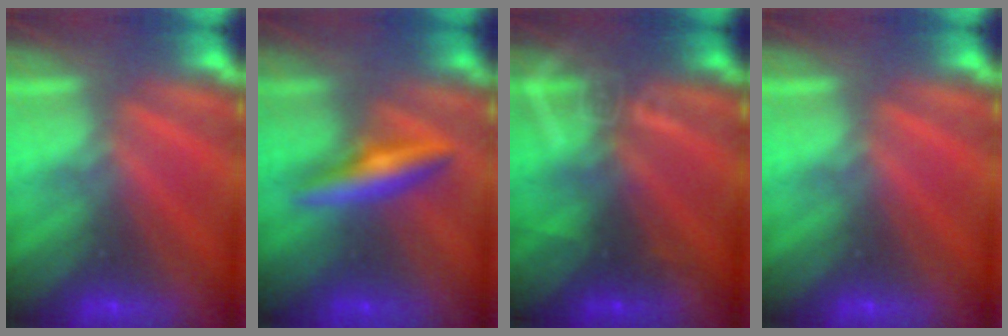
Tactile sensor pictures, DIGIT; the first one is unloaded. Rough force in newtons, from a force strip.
{"total": 2.7}
{"total": 2.8}
{"total": 0.0}